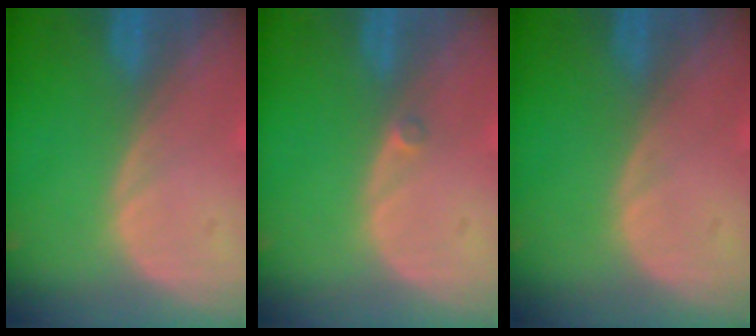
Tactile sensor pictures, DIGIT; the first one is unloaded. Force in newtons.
{"total": 0.8, "press": 0.6, "slide": 0.4}
{"total": 0.0}